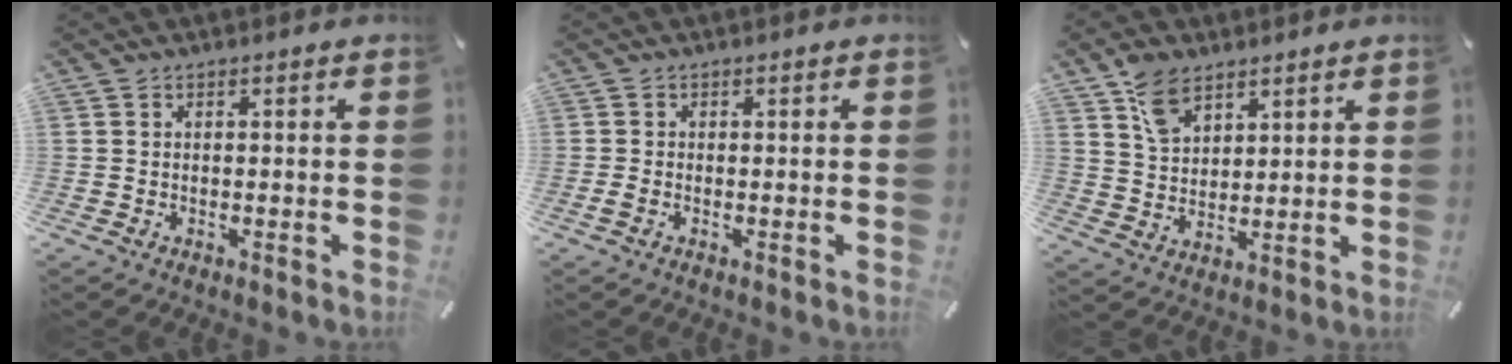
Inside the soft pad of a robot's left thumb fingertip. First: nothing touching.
{"total": 1.2, "force": [-0.3, 0.5, 1.0], "torque": [-0.017, -0.001, -0.006]}
{"total": 7.8, "force": [5.1, 4.9, 3.3], "torque": [-0.066, -0.011, 0.097]}